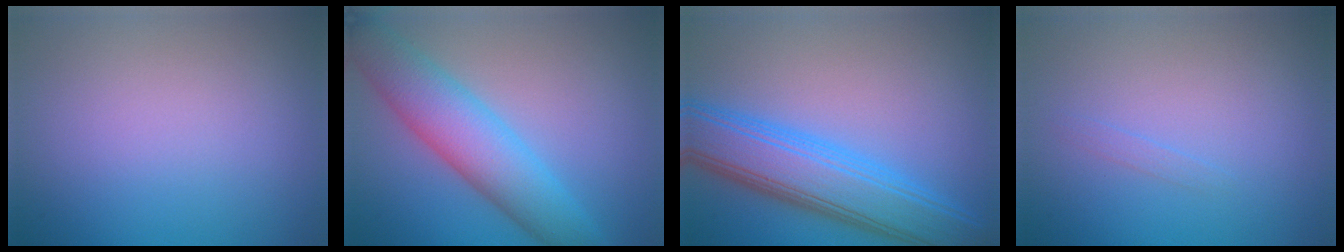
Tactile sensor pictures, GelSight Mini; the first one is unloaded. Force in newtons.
{"total": 6.8, "press": 6.8, "slide": 0.2}
{"total": 8.0, "press": 8.0, "slide": 0.4}
{"total": 0.5, "press": 0.5, "slide": 0.1}